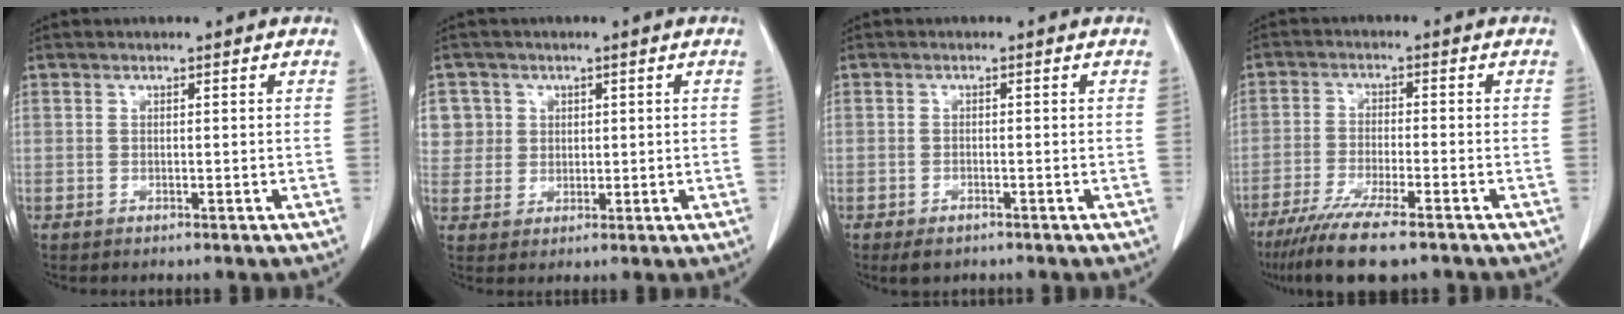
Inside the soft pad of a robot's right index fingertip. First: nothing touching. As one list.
[{"total": 5.6, "force": [1.8, 5.3, 0.0], "torque": [0.013, 0.013, 0.039]}, {"total": 2.4, "force": [-1.7, 1.1, 1.3], "torque": [-0.022, -0.002, -0.020]}, {"total": 10.9, "force": [-8.2, 1.1, 7.1], "torque": [-0.118, -0.026, -0.133]}]